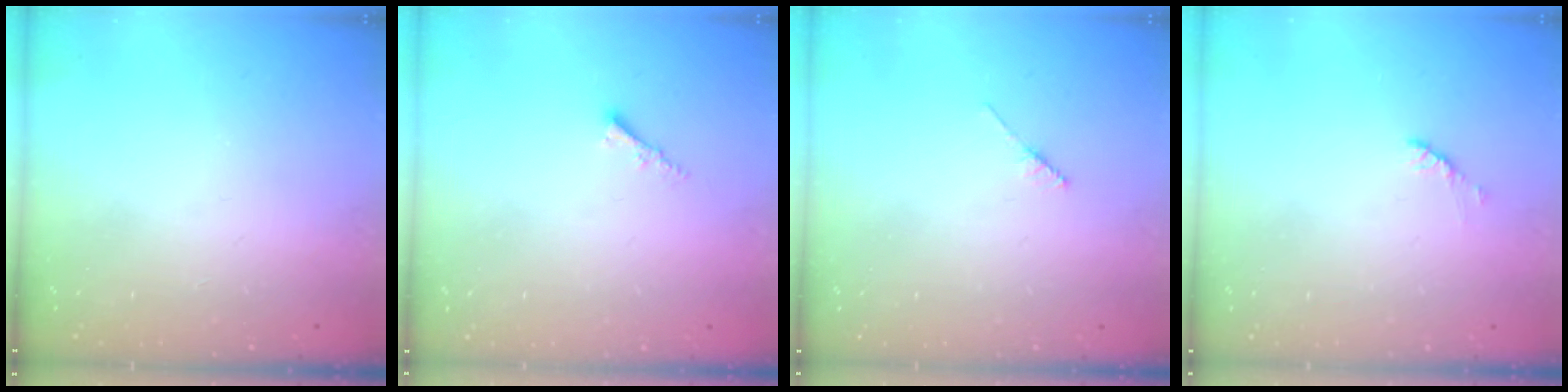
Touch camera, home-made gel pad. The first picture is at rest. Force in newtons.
{"total": 1.9, "press": 1.9, "slide": 0.4}
{"total": 2.2, "press": 2.2, "slide": 0.2}
{"total": 2.7, "press": 2.7, "slide": 0.5}